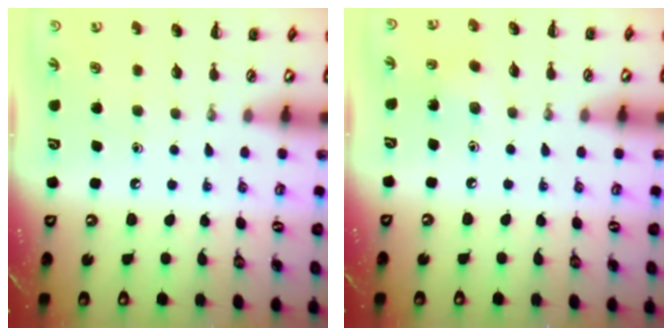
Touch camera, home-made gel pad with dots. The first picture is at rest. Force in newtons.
{"total": 2.0, "press": 1.8, "slide": 0.7}